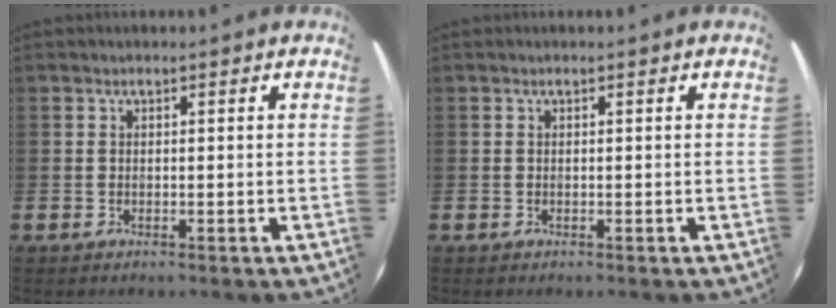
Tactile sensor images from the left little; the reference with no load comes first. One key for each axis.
{"total": 0.0}